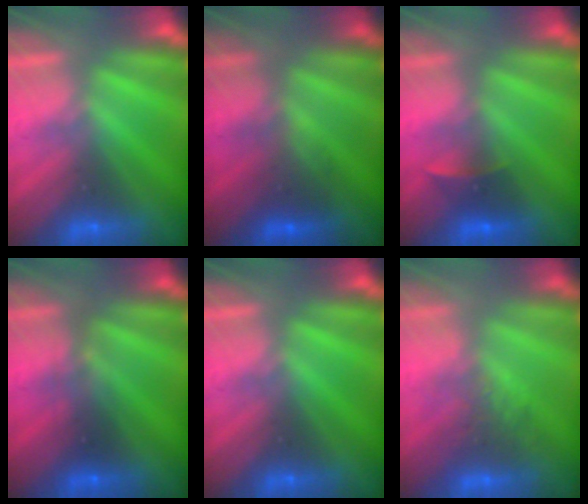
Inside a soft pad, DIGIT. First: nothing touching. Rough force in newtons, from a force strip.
{"total": 2.2}
{"total": 1.8}
{"total": 2.3}
{"total": 0.0}
{"total": 2.7}